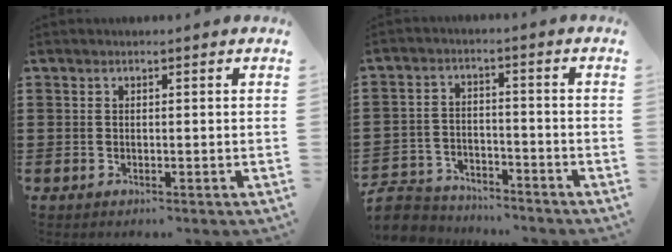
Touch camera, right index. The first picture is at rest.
{"total": 5.5, "force": [-5.4, 1.3, 0.3], "torque": [-0.025, 0.008, -0.114]}